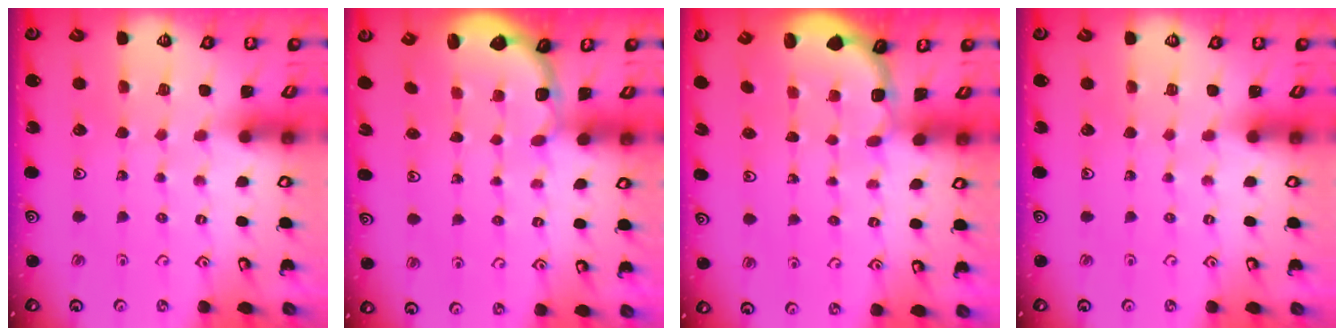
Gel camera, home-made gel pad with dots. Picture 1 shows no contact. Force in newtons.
{"total": 2.7, "press": 2.1, "slide": 1.8}
{"total": 1.8, "press": 1.6, "slide": 0.7}
{"total": 0.0}